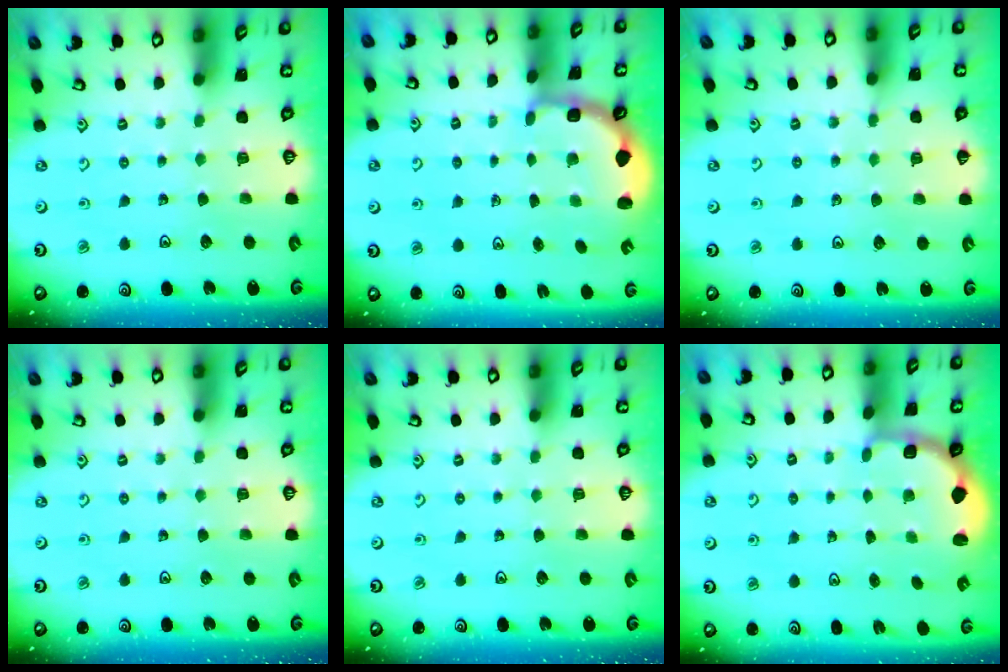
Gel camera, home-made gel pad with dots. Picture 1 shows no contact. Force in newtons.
{"total": 2.9, "press": 2.0, "slide": 2.1}
{"total": 3.9, "press": 3.5, "slide": 1.7}
{"total": 0.0}
{"total": 0.0}
{"total": 2.8, "press": 2.2, "slide": 1.7}